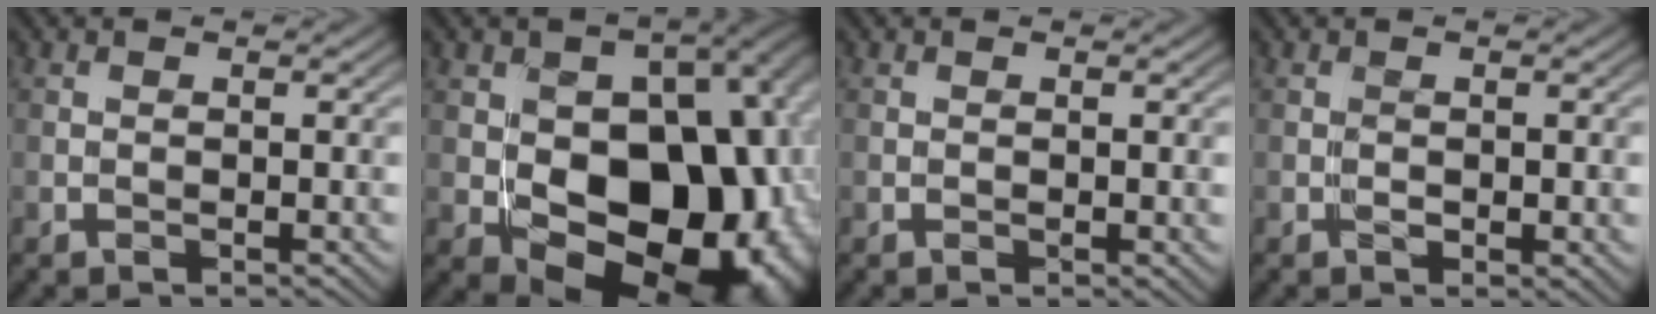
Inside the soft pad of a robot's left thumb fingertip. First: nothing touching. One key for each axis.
{"total": 19.8, "fx": -2.5, "fy": 14.0, "fz": 13.7, "tx": -0.135, "ty": -0.030, "tz": -0.025}
{"total": 1.9, "fx": -0.2, "fy": 0.7, "fz": 1.7, "tx": -0.022, "ty": -0.003, "tz": -0.001}
{"total": 1.7, "fx": -0.2, "fy": 1.0, "fz": 1.3, "tx": -0.016, "ty": -0.007, "tz": 0.004}